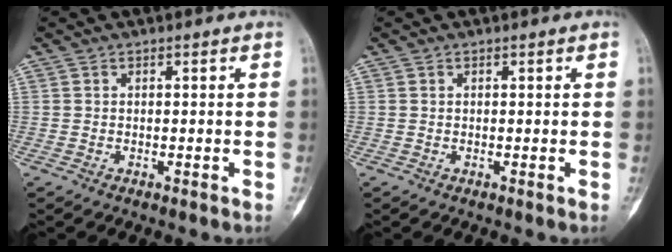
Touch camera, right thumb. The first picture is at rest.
{"total": 0.0}